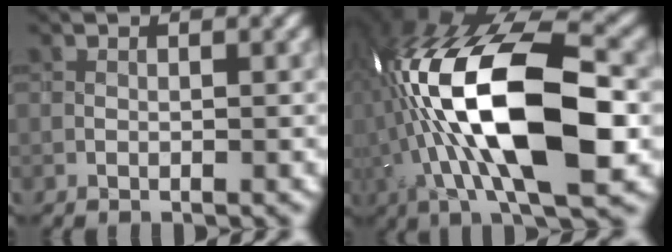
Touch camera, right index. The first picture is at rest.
{"total": 16.4, "force": [-1.5, 6.3, 15.1], "torque": [-0.287, 0.028, -0.032]}